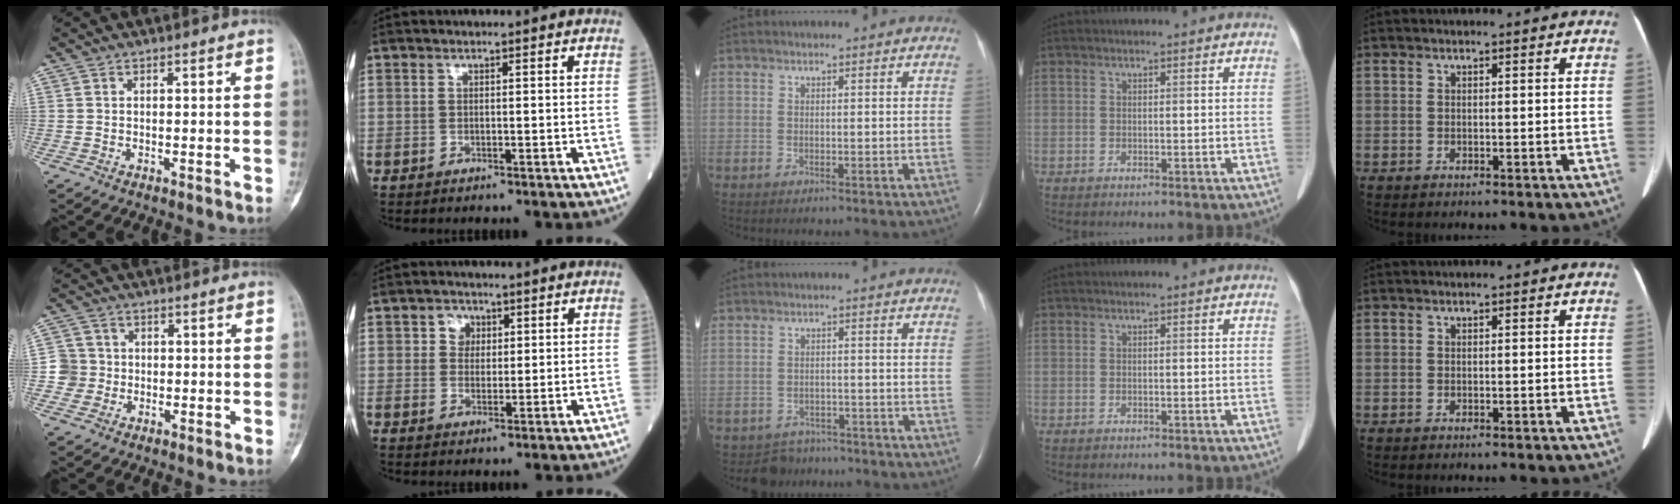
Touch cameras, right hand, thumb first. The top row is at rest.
{"thumb": {"total": 4.3, "force": [-0.8, 4.3, -0.1], "torque": [0.036, 0.014, -0.024]}, "index": {"total": 2.7, "force": [0.9, 2.3, 1.0], "torque": [-0.015, 0.006, 0.011]}, "middle": {"total": 3.6, "force": [-3.0, 1.8, -0.8], "torque": [0.007, 0.006, -0.047]}}